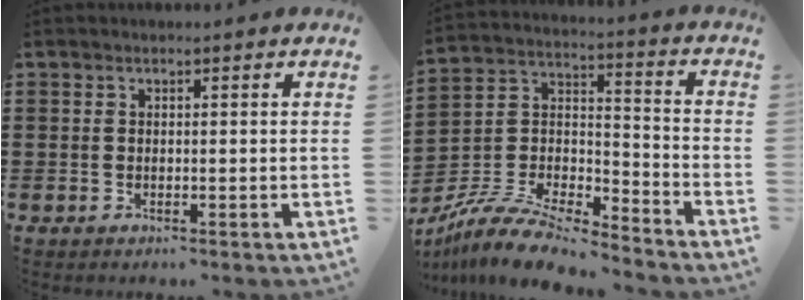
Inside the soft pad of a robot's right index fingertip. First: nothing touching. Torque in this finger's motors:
{"motor_torque": [-0.98, 1.16, -1.05, -0.21]}